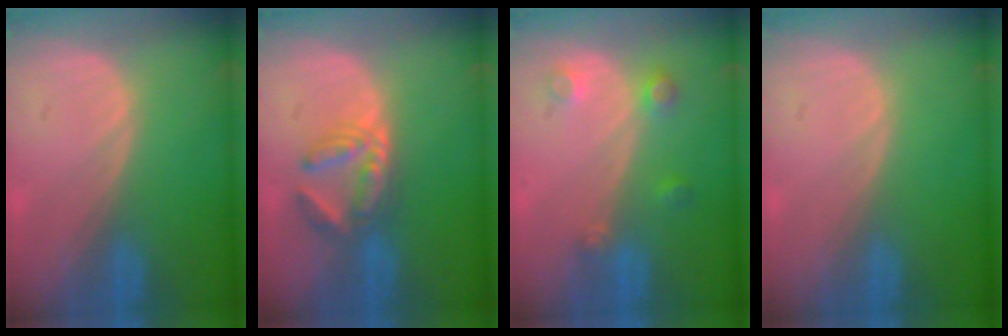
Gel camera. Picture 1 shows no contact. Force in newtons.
{"total": 5.9, "press": 5.3, "slide": 2.5}
{"total": 3.5, "press": 3.1, "slide": 1.7}
{"total": 0.0}